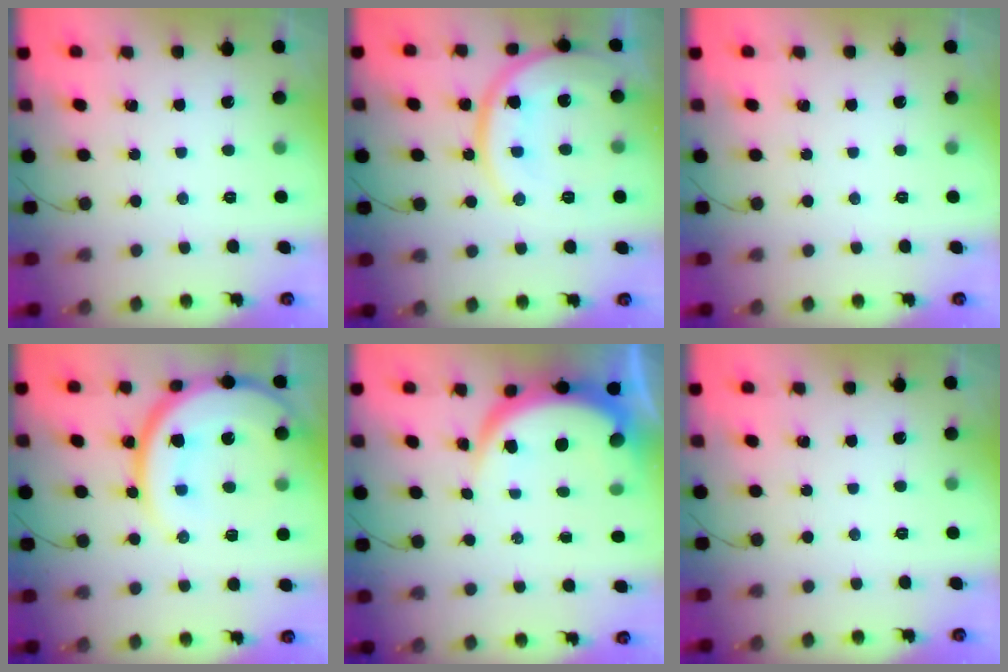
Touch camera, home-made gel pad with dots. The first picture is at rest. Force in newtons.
{"total": 16.7, "press": 16.6, "slide": 1.6}
{"total": 0.0}
{"total": 19.7, "press": 19.6, "slide": 1.7}
{"total": 7.6, "press": 7.5, "slide": 0.8}
{"total": 0.0}